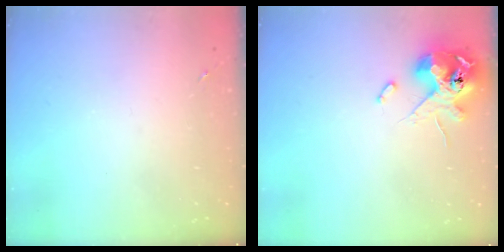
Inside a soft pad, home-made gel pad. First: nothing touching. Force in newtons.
{"total": 12.7, "press": 12.5, "slide": 2.1}